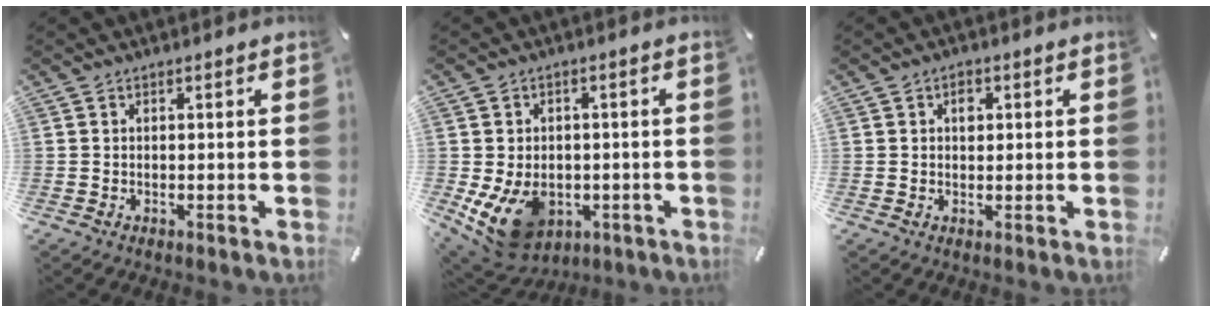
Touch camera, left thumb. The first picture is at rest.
{"total": 11.9, "force": [-3.8, 9.0, 6.7], "torque": [-0.131, 0.010, -0.065]}
{"total": 2.2, "force": [0.5, 1.7, 1.3], "torque": [-0.005, -0.002, 0.003]}